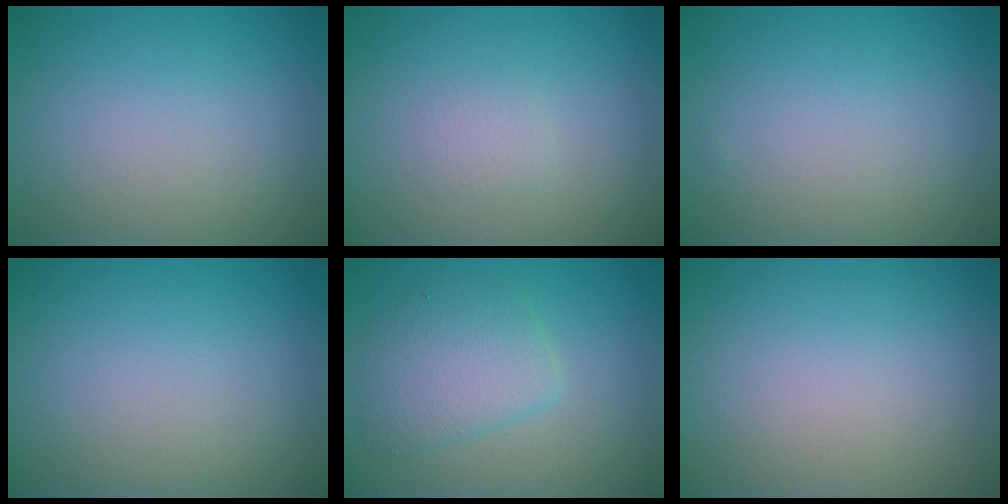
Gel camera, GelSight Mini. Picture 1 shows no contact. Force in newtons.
{"total": 1.0, "press": 1.0, "slide": 0.0}
{"total": 0.0}
{"total": 0.0}
{"total": 3.9, "press": 3.9, "slide": 0.1}
{"total": 0.0}